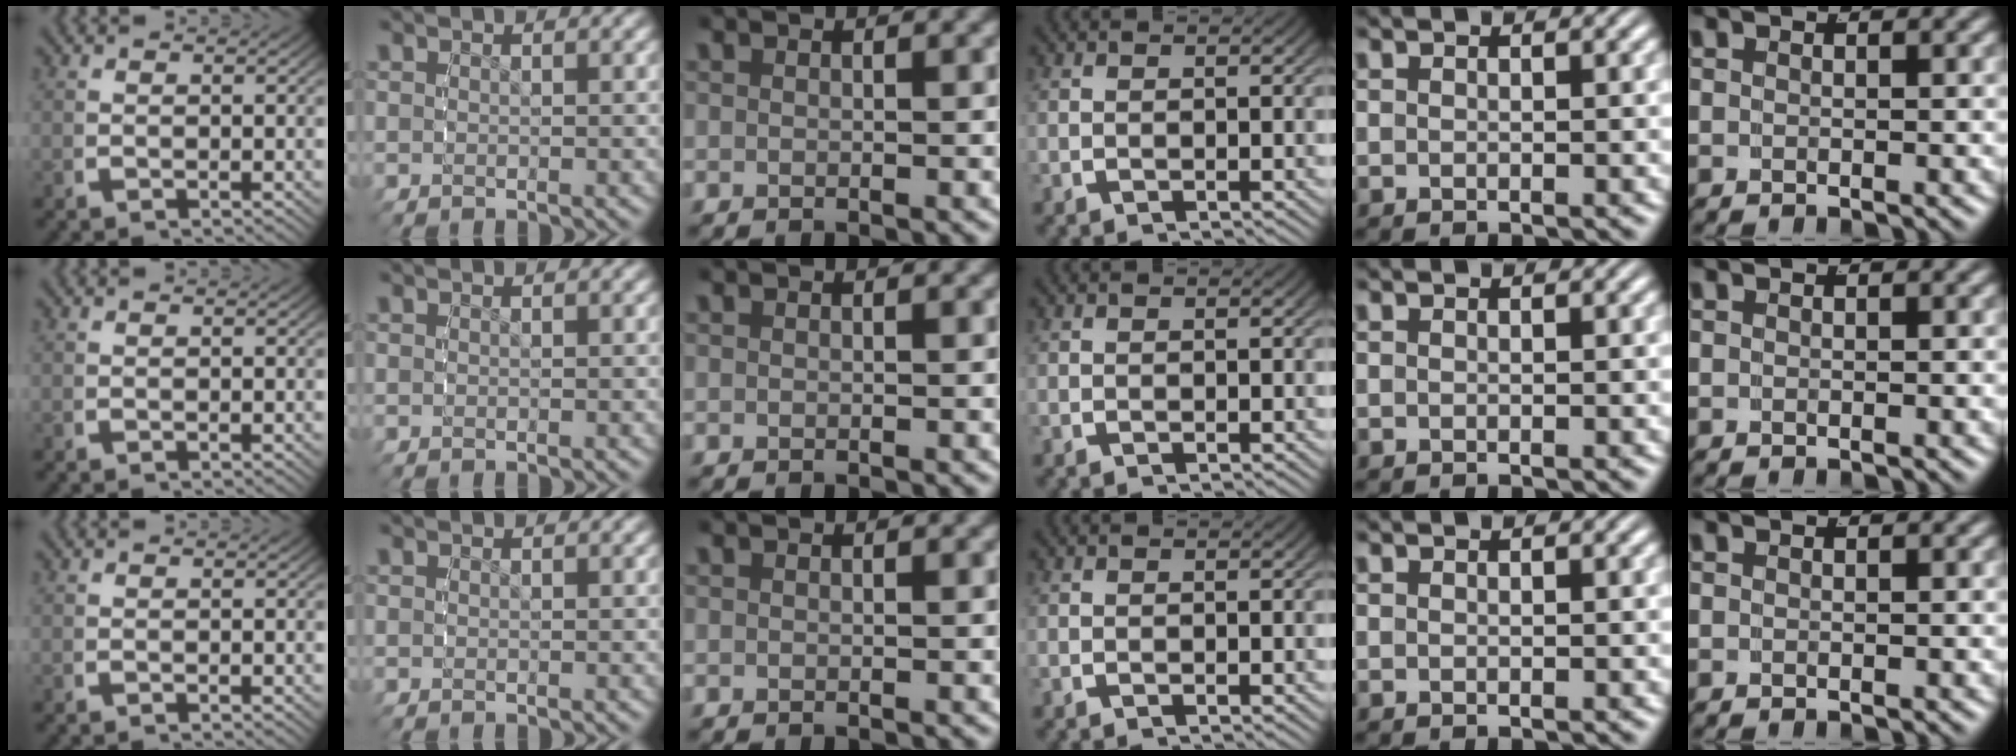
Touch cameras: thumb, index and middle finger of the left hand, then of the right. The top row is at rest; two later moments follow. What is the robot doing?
{"motion": "reach", "object": "toothpaste"}